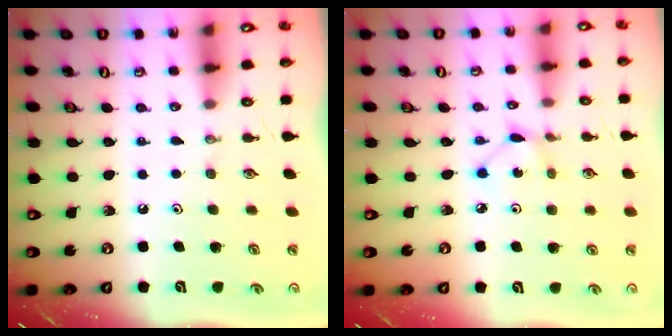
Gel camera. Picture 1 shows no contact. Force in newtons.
{"total": 2.9, "press": 2.9, "slide": 0.2}